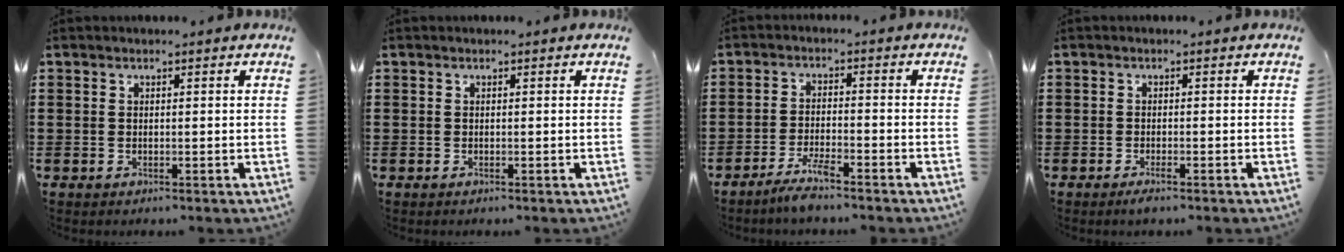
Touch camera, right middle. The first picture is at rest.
{"total": 0.0}
{"total": 3.8, "force": [-3.1, 0.2, 2.2], "torque": [-0.052, -0.004, -0.060]}
{"total": 1.2, "force": [-0.8, 0.2, 0.9], "torque": [-0.017, -0.005, -0.013]}